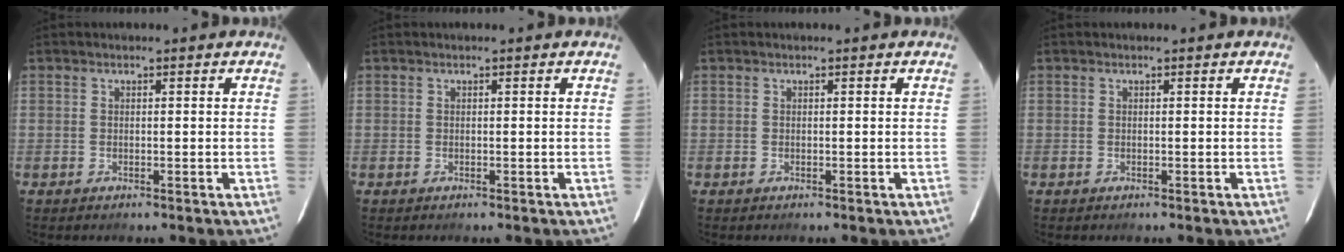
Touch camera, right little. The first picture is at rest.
{"total": 0.0}
{"total": 0.0}
{"total": 0.0}